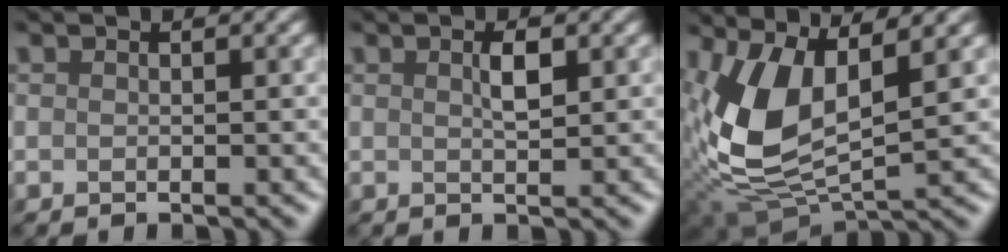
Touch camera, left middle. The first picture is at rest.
{"total": 0.9, "force": [0.4, -0.1, 0.8], "torque": [-0.027, 0.001, 0.006]}
{"total": 7.8, "force": [1.7, 3.8, 6.6], "torque": [-0.167, -0.009, 0.031]}